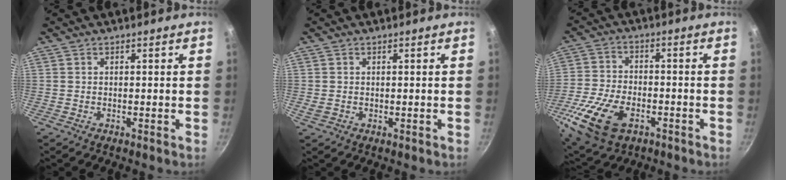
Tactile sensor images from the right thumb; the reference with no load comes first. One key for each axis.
{"total": 0.6, "fx": 0.1, "fy": 0.3, "fz": 0.5, "tx": -0.007, "ty": 0.000, "tz": 0.003}
{"total": 16.2, "fx": -6.7, "fy": 9.6, "fz": 11.1, "tx": -0.226, "ty": 0.012, "tz": -0.123}